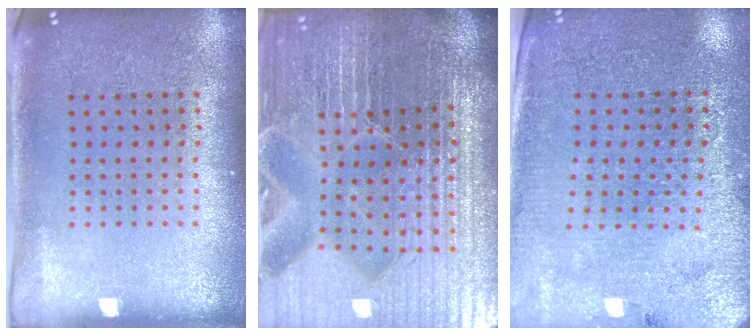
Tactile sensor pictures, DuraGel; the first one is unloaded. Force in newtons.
{"total": 6.6, "press": 5.9, "slide": 2.9}
{"total": 3.0, "press": 2.9, "slide": 0.8}